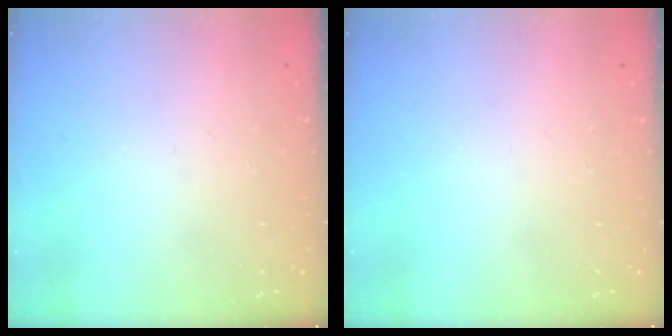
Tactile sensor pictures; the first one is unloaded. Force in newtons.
{"total": 0.0}